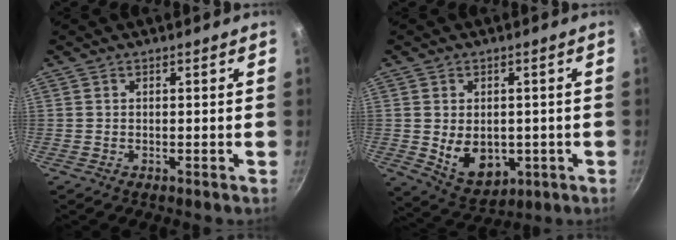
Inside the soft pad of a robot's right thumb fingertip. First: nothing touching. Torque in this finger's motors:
{"motor_torque": [-0.37, 0.74, 0.11, 0.12, 0.24]}